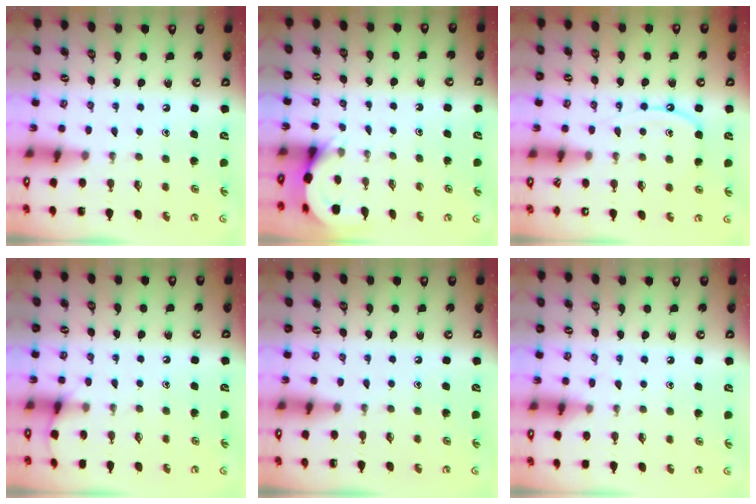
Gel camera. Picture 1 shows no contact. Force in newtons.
{"total": 4.5, "press": 4.5, "slide": 0.3}
{"total": 8.8, "press": 8.8, "slide": 0.6}
{"total": 6.3, "press": 6.3, "slide": 0.8}
{"total": 0.0}
{"total": 5.8, "press": 5.8, "slide": 0.8}